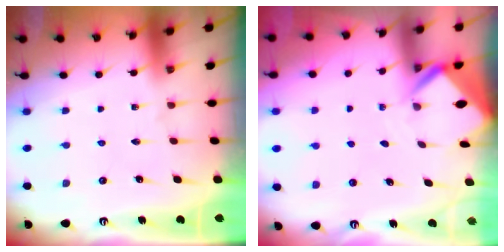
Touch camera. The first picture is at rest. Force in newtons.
{"total": 3.3, "press": 3.3, "slide": 0.2}